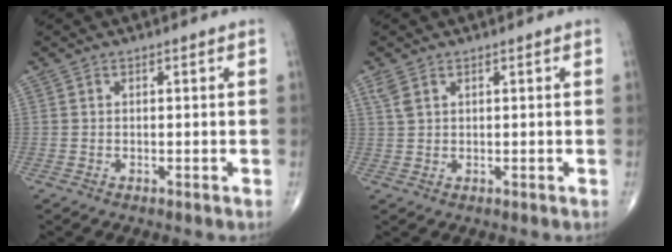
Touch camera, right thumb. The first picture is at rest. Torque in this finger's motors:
{"motor_torque": [-0.28, 0.71, 0.24, 0.17, 0.00]}